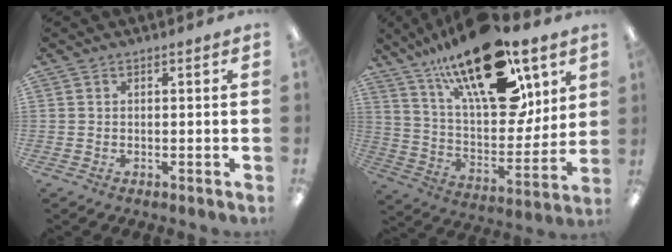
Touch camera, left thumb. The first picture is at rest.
{"total": 26.2, "force": [15.9, 11.4, 17.4], "torque": [-0.268, -0.091, 0.272]}